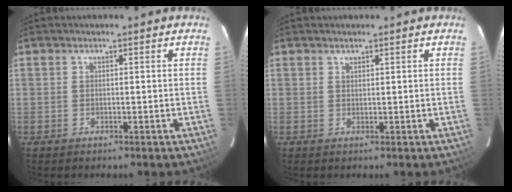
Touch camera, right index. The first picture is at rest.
{"total": 0.6, "force": [0.5, 0.2, 0.0], "torque": [0.000, 0.001, 0.012]}